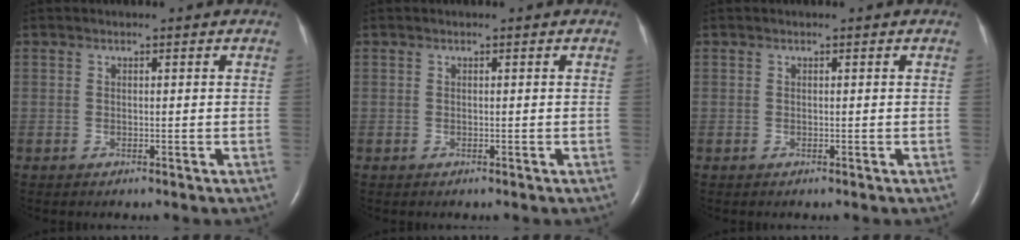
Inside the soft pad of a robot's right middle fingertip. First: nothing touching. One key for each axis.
{"total": 0.0}
{"total": 0.0}